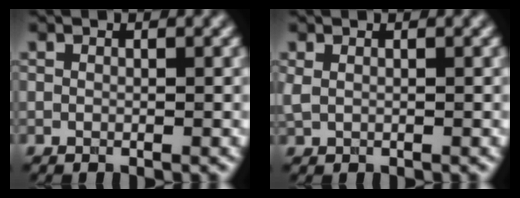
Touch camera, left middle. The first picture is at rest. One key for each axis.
{"total": 0.9, "fx": 0.5, "fy": 0.4, "fz": 0.7, "tx": -0.017, "ty": 0.002, "tz": 0.010}